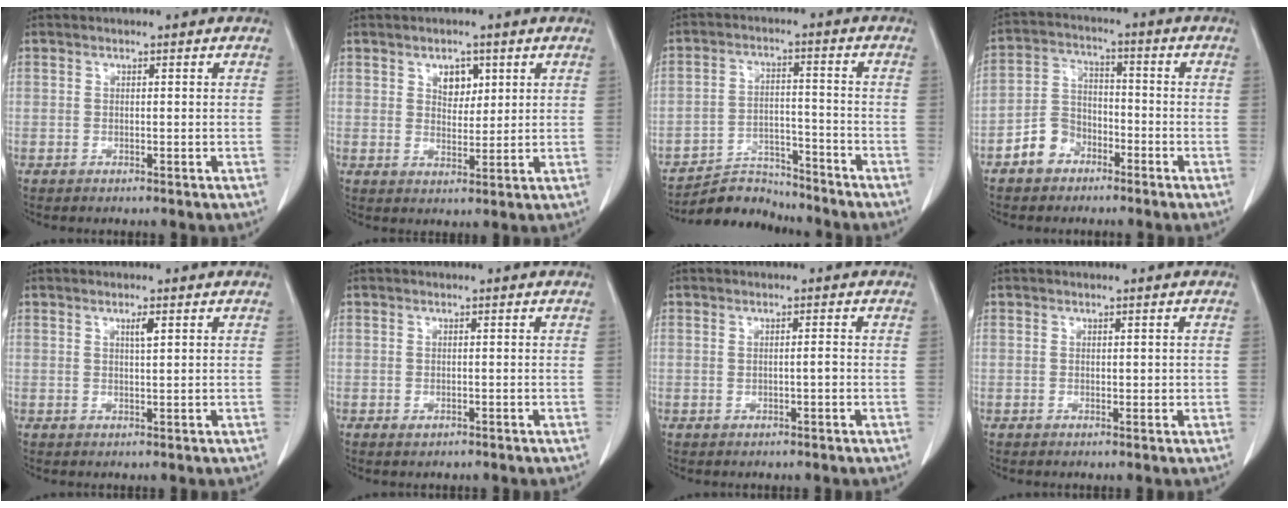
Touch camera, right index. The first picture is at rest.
{"total": 3.7, "force": [1.8, 2.3, 2.2], "torque": [-0.029, -0.001, 0.030]}
{"total": 6.6, "force": [-6.3, 1.5, -1.1], "torque": [0.025, 0.018, -0.110]}
{"total": 6.2, "force": [-3.6, 4.6, 2.1], "torque": [-0.050, 0.019, -0.065]}
{"total": 1.6, "force": [0.8, 0.1, 1.3], "torque": [-0.021, -0.003, 0.011]}
{"total": 0.5, "force": [-0.3, 0.3, 0.3], "torque": [-0.003, 0.001, -0.003]}
{"total": 1.1, "force": [-0.1, 0.2, 1.1], "torque": [-0.019, 0.001, 0.000]}
{"total": 1.1, "force": [0.2, 0.8, 0.8], "torque": [-0.007, -0.001, 0.005]}